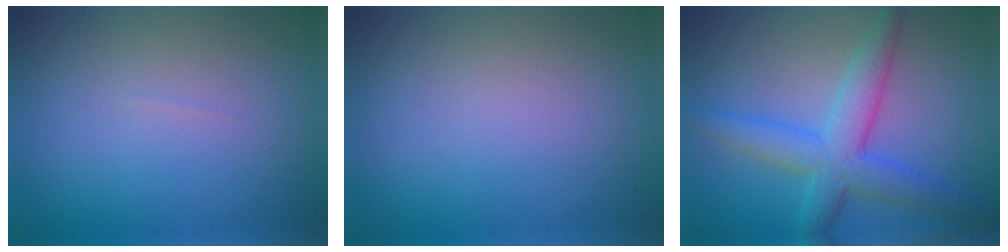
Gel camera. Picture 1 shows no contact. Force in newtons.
{"total": 0.0}
{"total": 5.3, "press": 5.3, "slide": 0.2}